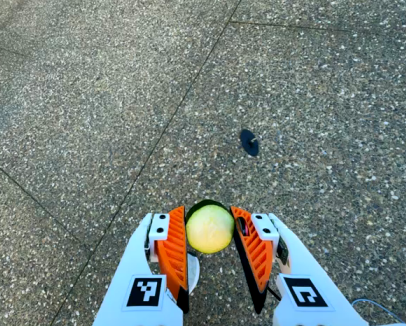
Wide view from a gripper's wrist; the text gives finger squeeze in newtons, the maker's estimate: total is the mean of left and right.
{"total": 8.5, "left": 8.1, "right": 8.9}